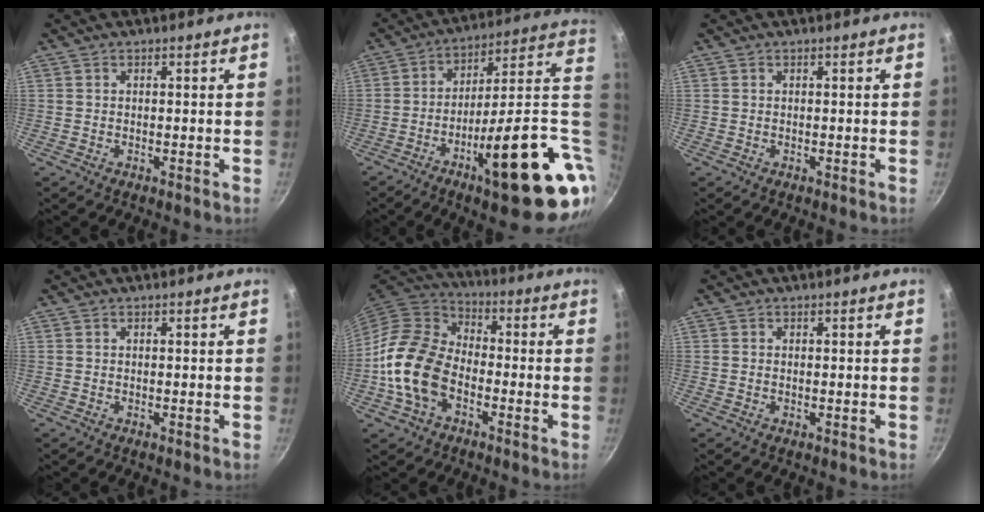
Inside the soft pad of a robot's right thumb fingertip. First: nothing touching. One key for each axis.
{"total": 26.9, "fx": -5.0, "fy": 6.9, "fz": 25.5, "tx": -0.326, "ty": 0.008, "tz": -0.074}
{"total": 0.0}
{"total": 0.0}
{"total": 14.9, "fx": -4.5, "fy": 10.2, "fz": 10.0, "tx": -0.156, "ty": 0.032, "tz": -0.102}
{"total": 0.0}